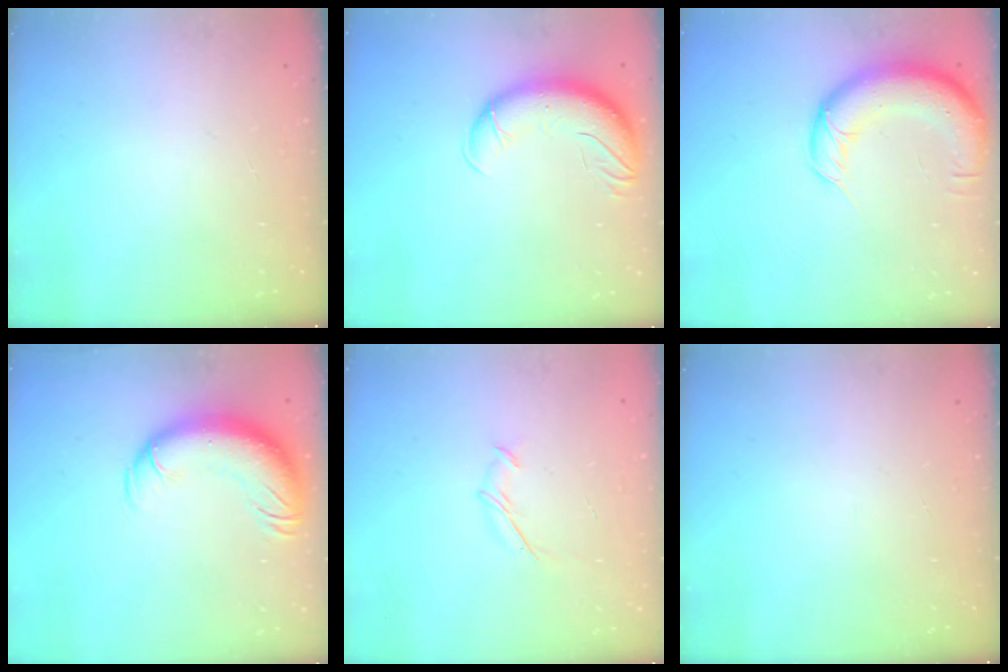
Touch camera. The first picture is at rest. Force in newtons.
{"total": 13.7, "press": 13.2, "slide": 3.6}
{"total": 13.0, "press": 12.5, "slide": 3.3}
{"total": 14.6, "press": 14.2, "slide": 3.4}
{"total": 5.5, "press": 5.5, "slide": 0.8}
{"total": 0.0}